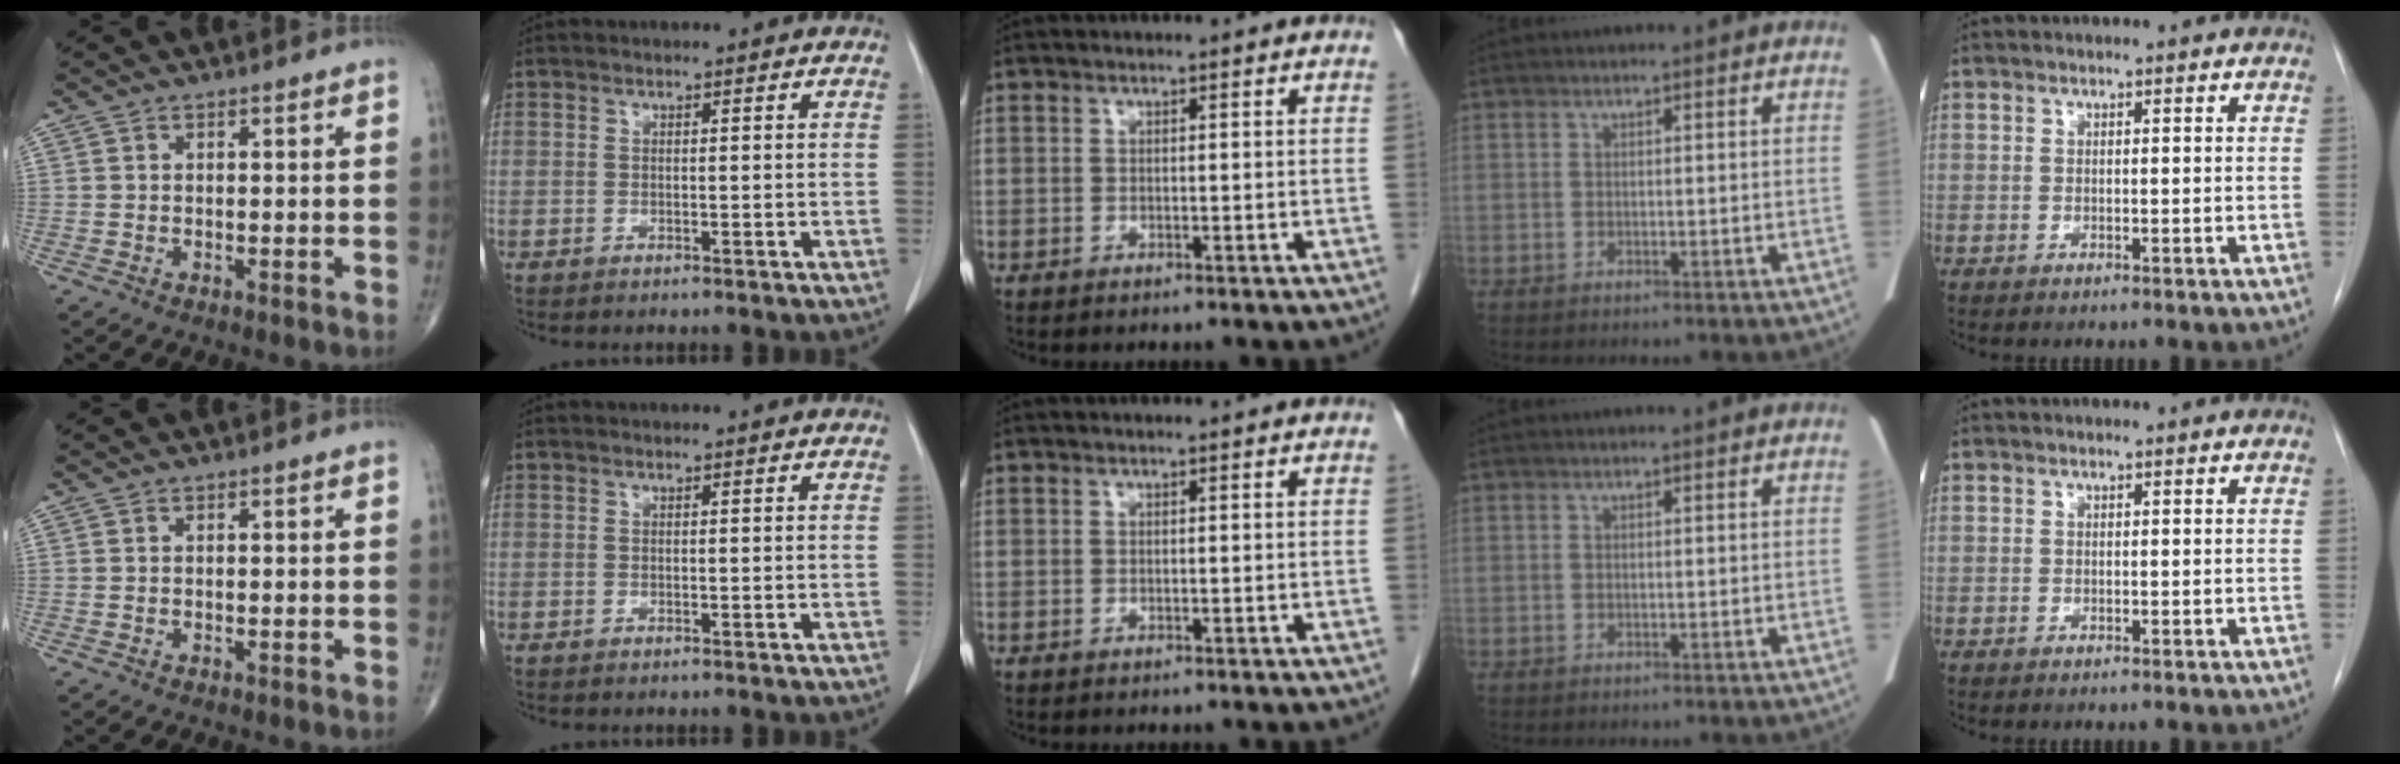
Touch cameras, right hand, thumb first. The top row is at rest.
{}